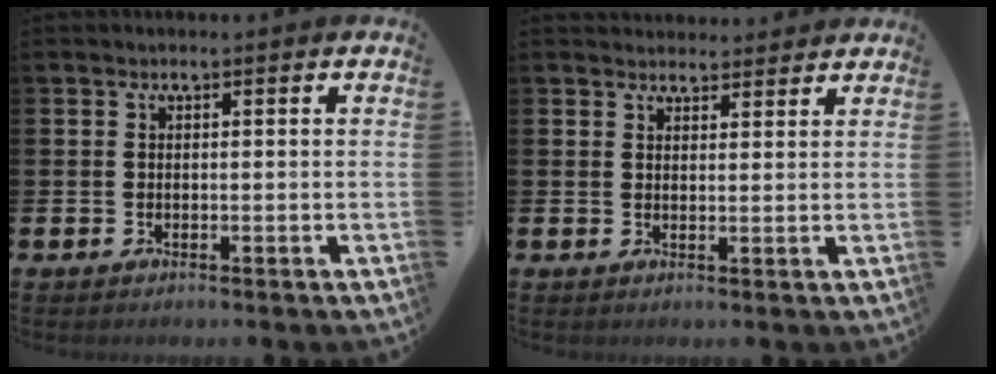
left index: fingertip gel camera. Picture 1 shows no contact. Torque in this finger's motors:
{"motor_torque": [0.77, -1.36, 0.18, 0.02]}